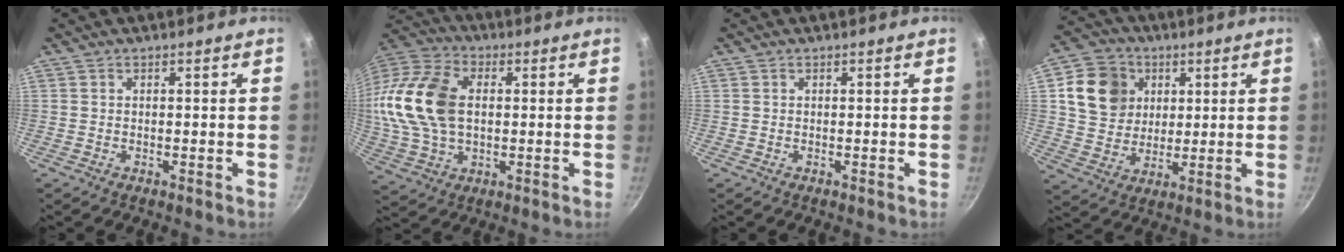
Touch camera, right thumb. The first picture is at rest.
{"total": 18.8, "force": [1.6, 12.5, 14.0], "torque": [-0.270, 0.022, 0.023]}
{"total": 0.0}
{"total": 12.6, "force": [3.7, 10.7, 5.4], "torque": [-0.070, -0.001, 0.065]}